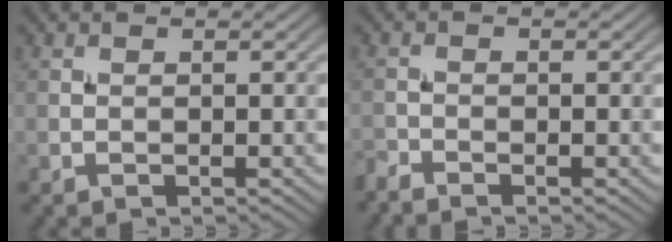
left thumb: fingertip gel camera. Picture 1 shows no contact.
{"total": 1.5, "force": [-1.5, 0.1, 0.3], "torque": [-0.012, -0.009, -0.041]}